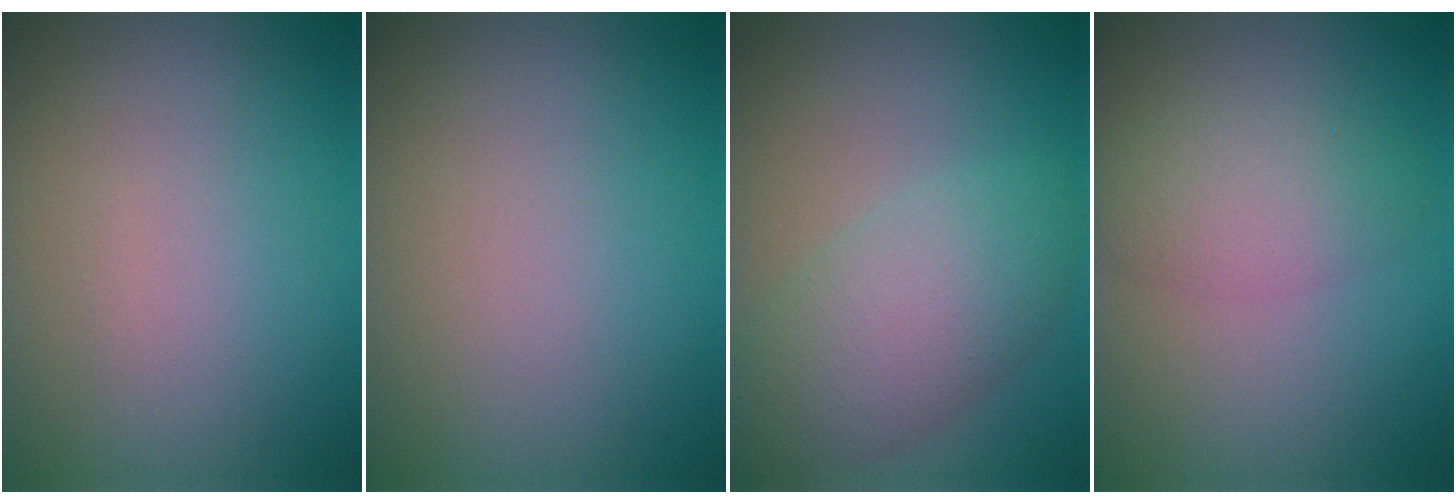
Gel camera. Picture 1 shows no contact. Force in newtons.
{"total": 0.0}
{"total": 5.8, "press": 5.8, "slide": 0.3}
{"total": 3.3, "press": 3.3, "slide": 0.2}